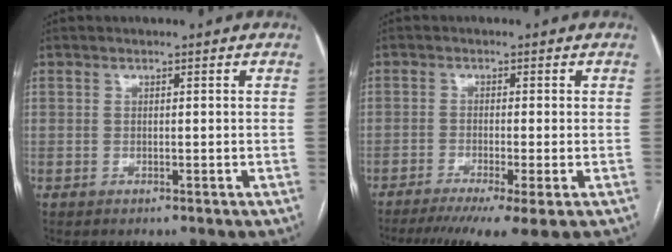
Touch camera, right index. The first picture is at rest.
{"total": 9.4, "force": [-6.4, 0.3, 6.8], "torque": [-0.104, -0.016, -0.102]}